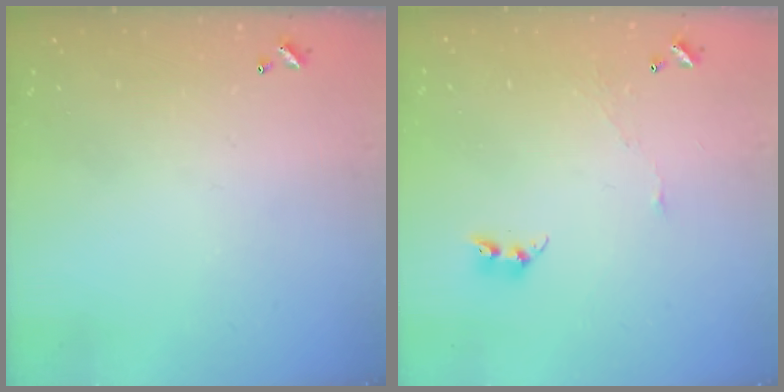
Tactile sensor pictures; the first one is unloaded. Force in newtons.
{"total": 4.6, "press": 4.6, "slide": 0.5}